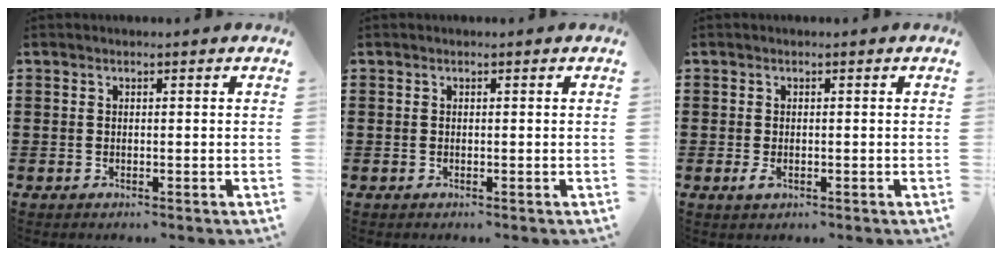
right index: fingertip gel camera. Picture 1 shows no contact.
{"total": 0.0}
{"total": 1.3, "force": [-0.4, 0.6, 1.1], "torque": [-0.029, -0.003, -0.009]}